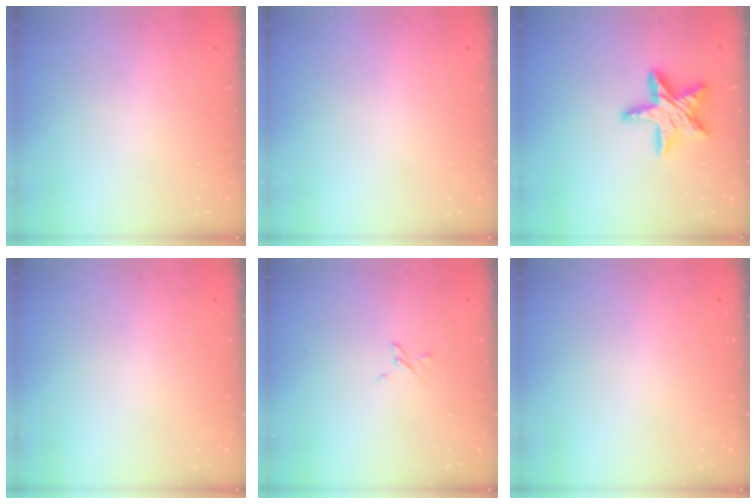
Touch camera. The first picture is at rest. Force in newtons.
{"total": 0.0}
{"total": 15.7, "press": 15.6, "slide": 1.2}
{"total": 0.0}
{"total": 2.7, "press": 2.7, "slide": 0.4}
{"total": 0.0}